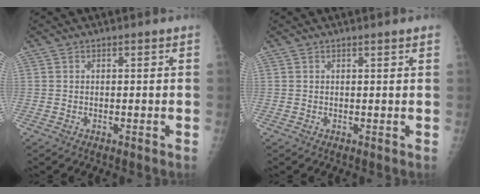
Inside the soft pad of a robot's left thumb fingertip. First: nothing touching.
{"total": 1.5, "force": [1.1, 0.0, 1.0], "torque": [-0.009, 0.002, 0.015]}